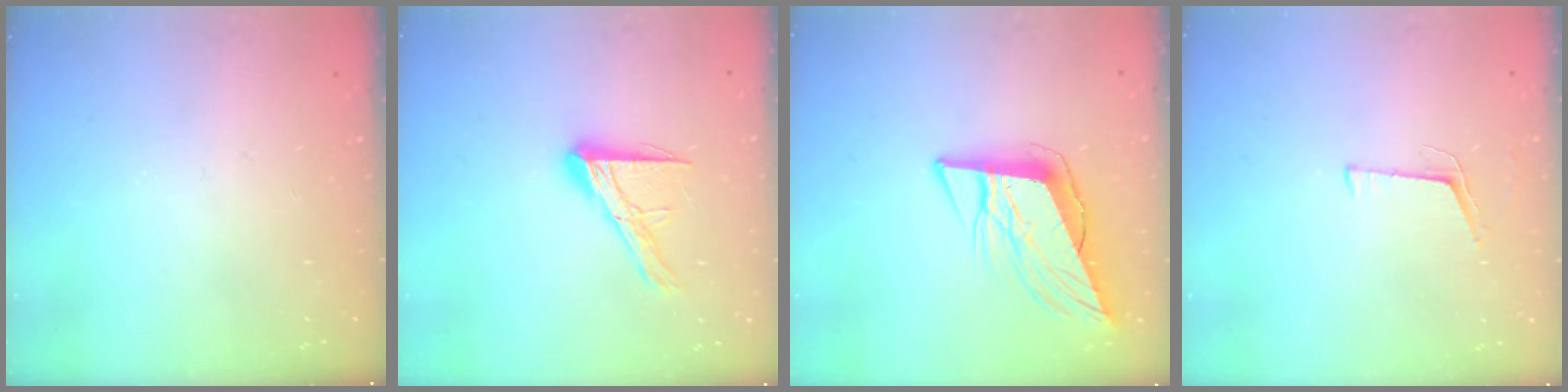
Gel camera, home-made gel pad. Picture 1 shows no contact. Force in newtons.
{"total": 12.0, "press": 12.0, "slide": 0.9}
{"total": 11.1, "press": 10.3, "slide": 4.0}
{"total": 4.2, "press": 3.5, "slide": 2.3}